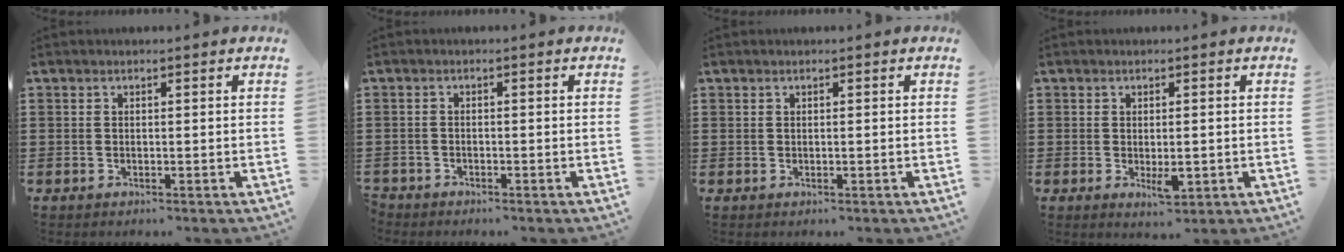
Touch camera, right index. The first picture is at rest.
{"total": 1.2, "force": [-1.1, 0.3, 0.0], "torque": [-0.005, 0.003, -0.025]}
{"total": 0.0}
{"total": 3.2, "force": [-0.5, 1.2, 2.9], "torque": [-0.057, -0.001, -0.009]}